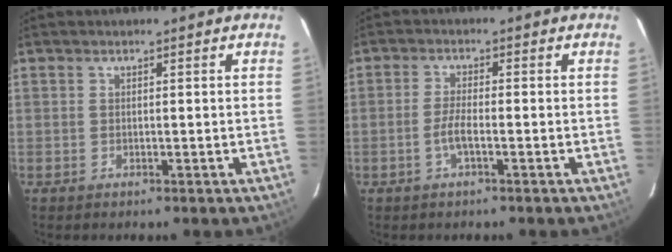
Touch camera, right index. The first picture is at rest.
{"total": 3.3, "force": [-1.4, 0.5, 2.9], "torque": [-0.062, 0.000, -0.029]}